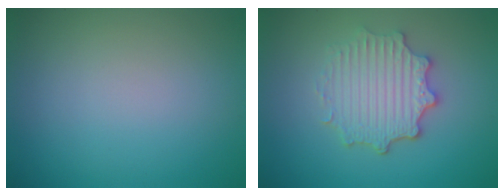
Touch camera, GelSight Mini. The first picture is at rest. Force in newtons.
{"total": 4.4, "press": 3.6, "slide": 2.5}